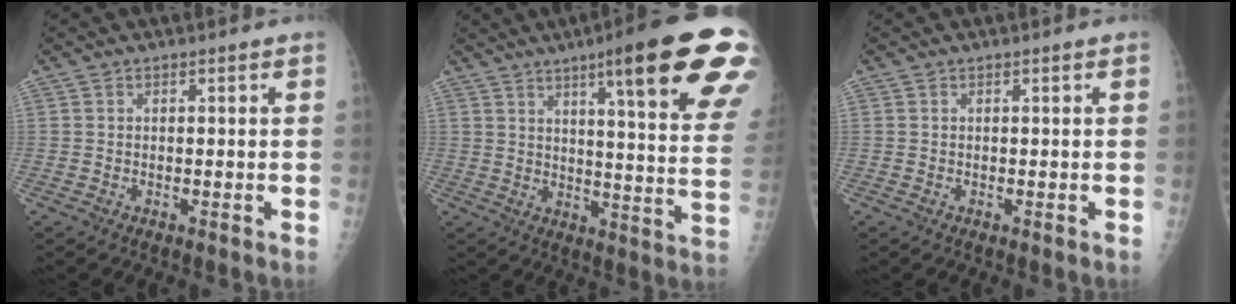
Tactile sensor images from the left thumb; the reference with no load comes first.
{"total": 23.7, "force": [13.0, 3.3, 19.5], "torque": [-0.232, -0.045, 0.168]}
{"total": 0.0}